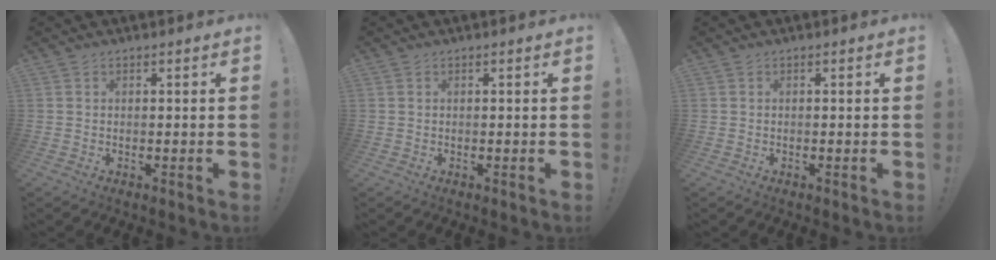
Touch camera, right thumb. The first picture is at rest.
{"total": 0.0}
{"total": 0.0}